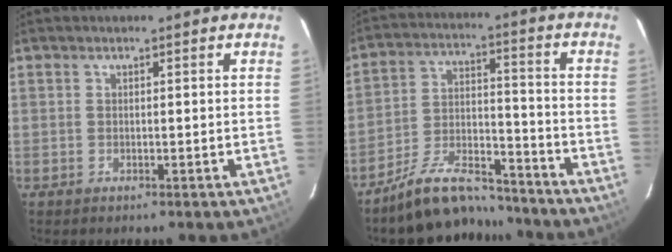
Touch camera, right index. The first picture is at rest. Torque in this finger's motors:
{"motor_torque": [0.94, -0.90, 0.33, 0.05]}